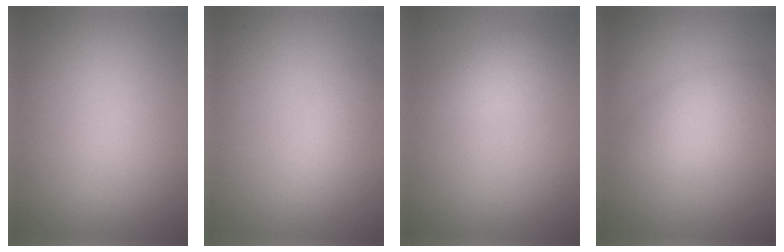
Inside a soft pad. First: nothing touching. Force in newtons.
{"total": 1.8, "press": 1.8, "slide": 0.2}
{"total": 1.6, "press": 1.6, "slide": 0.1}
{"total": 3.3, "press": 3.3, "slide": 0.0}